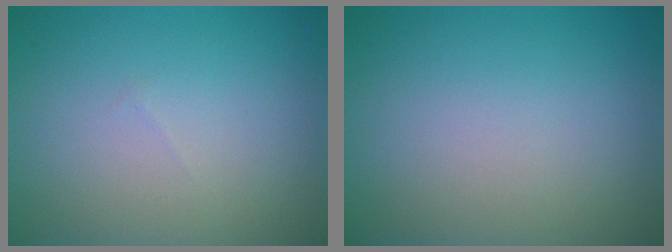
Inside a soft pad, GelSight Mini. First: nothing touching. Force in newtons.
{"total": 0.0}